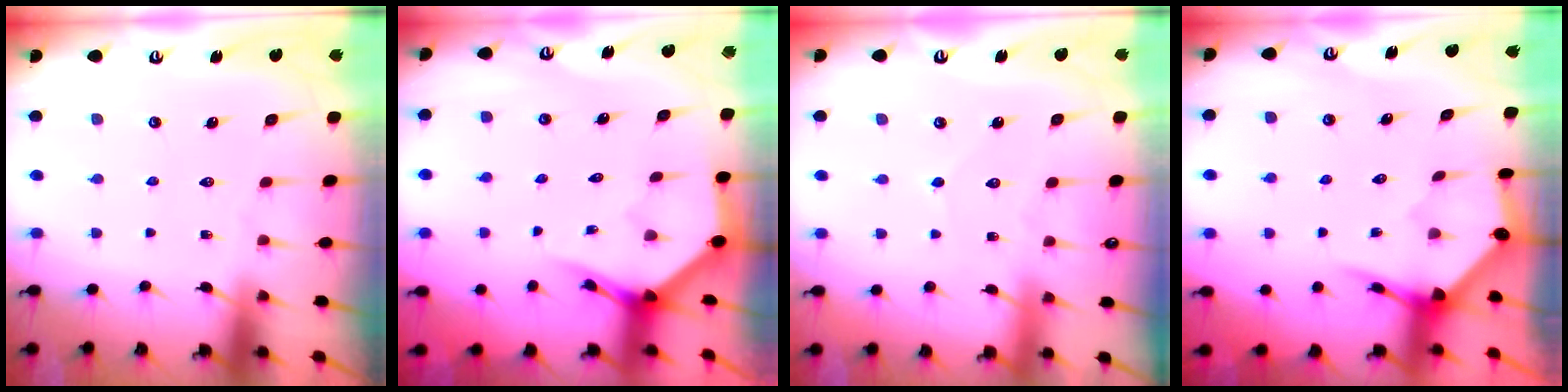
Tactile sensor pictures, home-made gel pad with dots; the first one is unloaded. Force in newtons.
{"total": 3.9, "press": 3.9, "slide": 0.3}
{"total": 2.8, "press": 2.8, "slide": 0.3}
{"total": 5.2, "press": 5.1, "slide": 0.4}